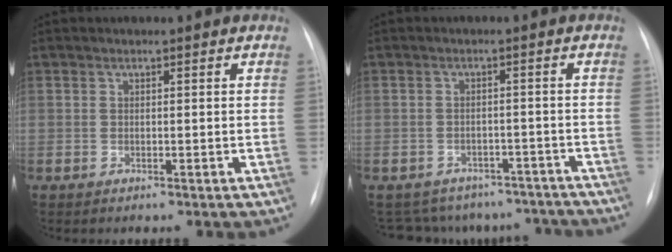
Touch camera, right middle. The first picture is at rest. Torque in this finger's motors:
{"motor_torque": [0.80, -0.94, -0.01, 0.00]}